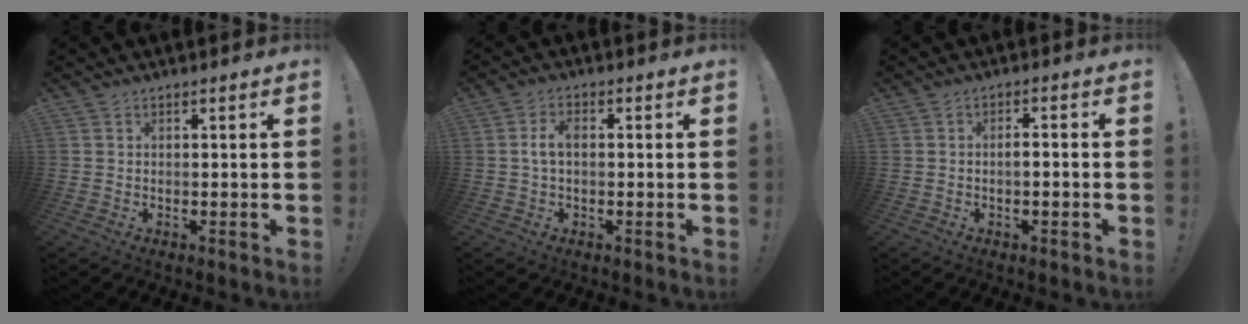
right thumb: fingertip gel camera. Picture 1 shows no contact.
{"total": 4.2, "force": [0.2, 2.4, 3.5], "torque": [-0.068, 0.007, 0.001]}
{"total": 2.5, "force": [-1.0, 0.3, 2.3], "torque": [-0.041, 0.002, -0.018]}